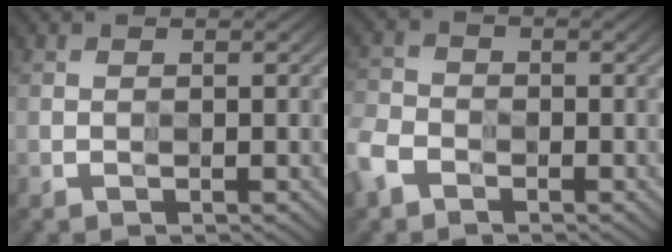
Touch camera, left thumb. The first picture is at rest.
{"total": 5.9, "force": [-3.9, 3.8, 2.2], "torque": [-0.058, -0.009, -0.093]}